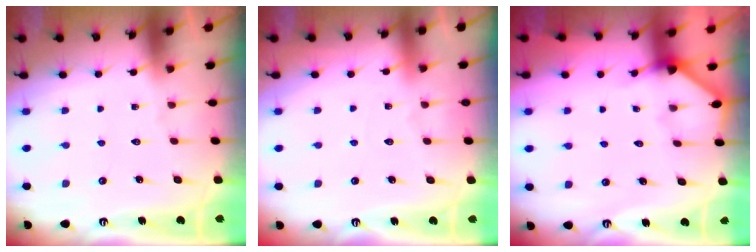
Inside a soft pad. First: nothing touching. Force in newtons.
{"total": 2.6, "press": 2.6, "slide": 0.3}
{"total": 2.6, "press": 2.6, "slide": 0.4}